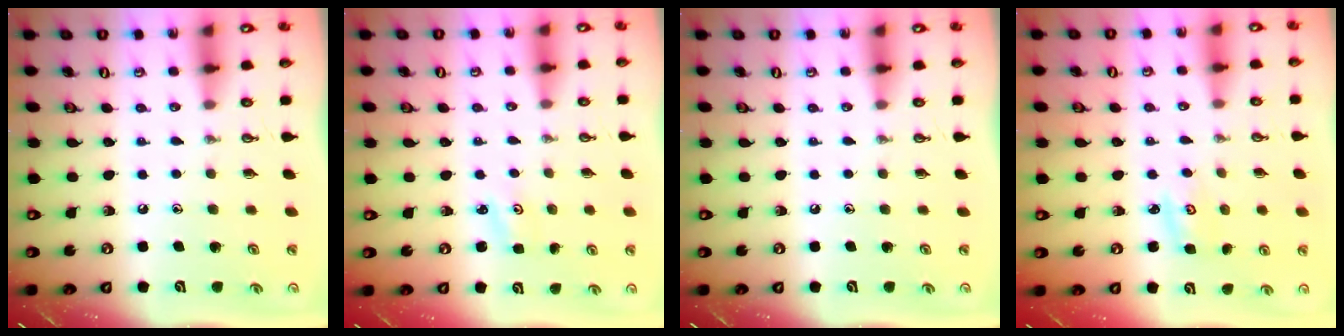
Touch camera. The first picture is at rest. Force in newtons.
{"total": 2.0, "press": 2.0, "slide": 0.3}
{"total": 0.0}
{"total": 2.6, "press": 2.6, "slide": 0.3}